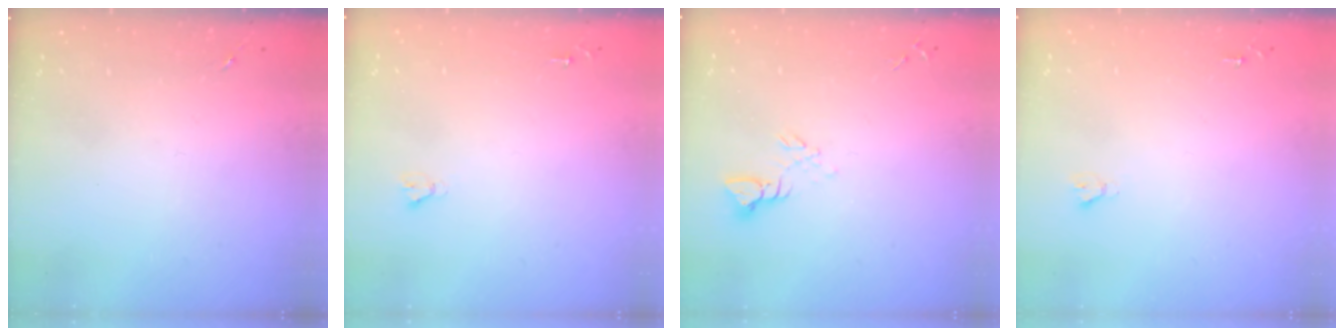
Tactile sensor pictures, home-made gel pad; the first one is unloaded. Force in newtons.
{"total": 1.8, "press": 1.8, "slide": 0.1}
{"total": 3.9, "press": 3.9, "slide": 0.3}
{"total": 1.9, "press": 1.9, "slide": 0.2}